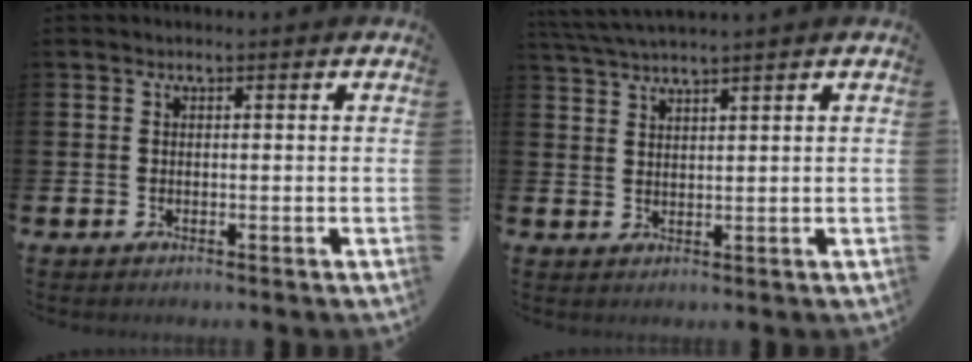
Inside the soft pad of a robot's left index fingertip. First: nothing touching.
{"total": 3.1, "force": [3.0, -0.4, 0.8], "torque": [-0.029, -0.006, 0.057]}